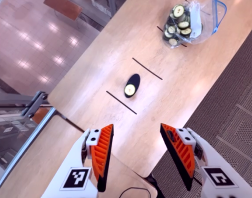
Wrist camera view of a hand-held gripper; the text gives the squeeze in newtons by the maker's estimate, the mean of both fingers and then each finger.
{"total": 0.0}